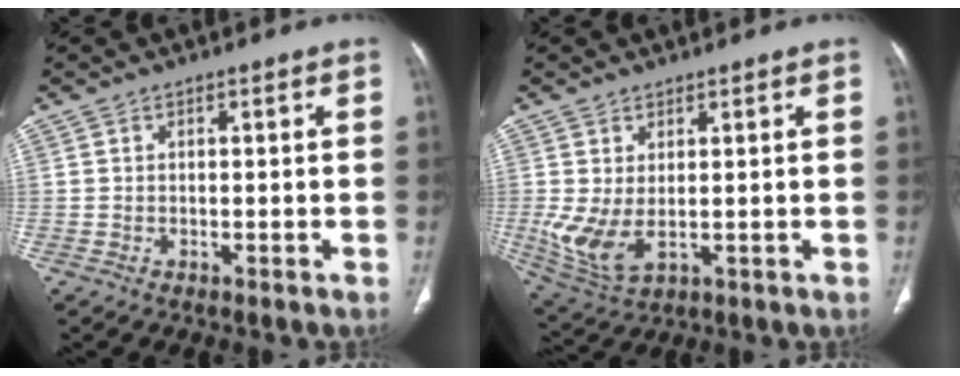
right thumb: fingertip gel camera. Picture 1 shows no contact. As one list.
[{"total": 6.7, "force": [0.3, 3.1, 6.0], "torque": [-0.140, -0.007, 0.021]}]